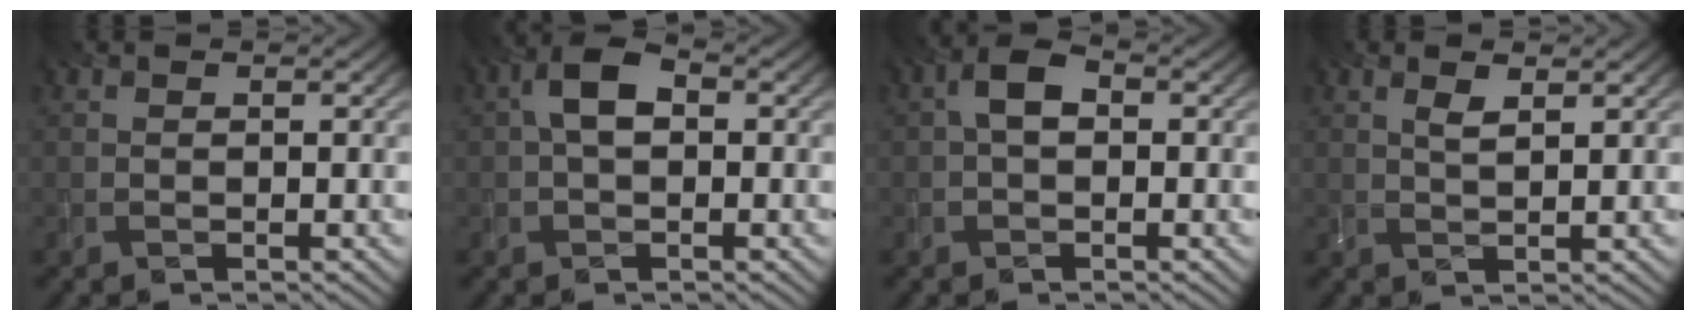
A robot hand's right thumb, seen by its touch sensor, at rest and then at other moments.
{"total": 4.4, "force": [0.3, 2.6, 3.5], "torque": [-0.073, 0.009, 0.000]}
{"total": 3.3, "force": [0.1, 2.1, 2.6], "torque": [-0.051, 0.006, -0.006]}
{"total": 2.1, "force": [1.2, 0.5, 1.6], "torque": [-0.038, -0.001, 0.025]}